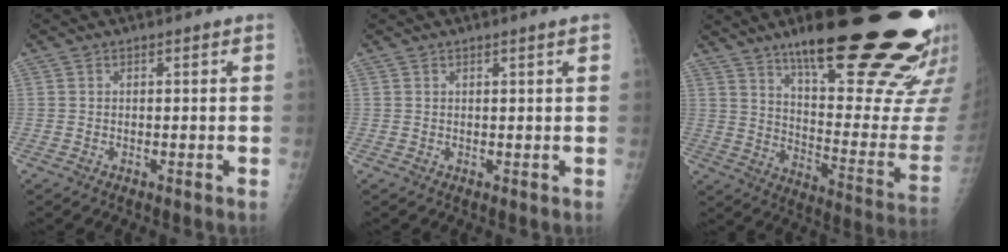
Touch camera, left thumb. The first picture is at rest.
{"total": 1.8, "force": [1.2, -0.2, 1.3], "torque": [-0.017, 0.001, 0.018]}
{"total": 30.4, "force": [20.6, 7.2, 21.1], "torque": [-0.246, -0.091, 0.296]}